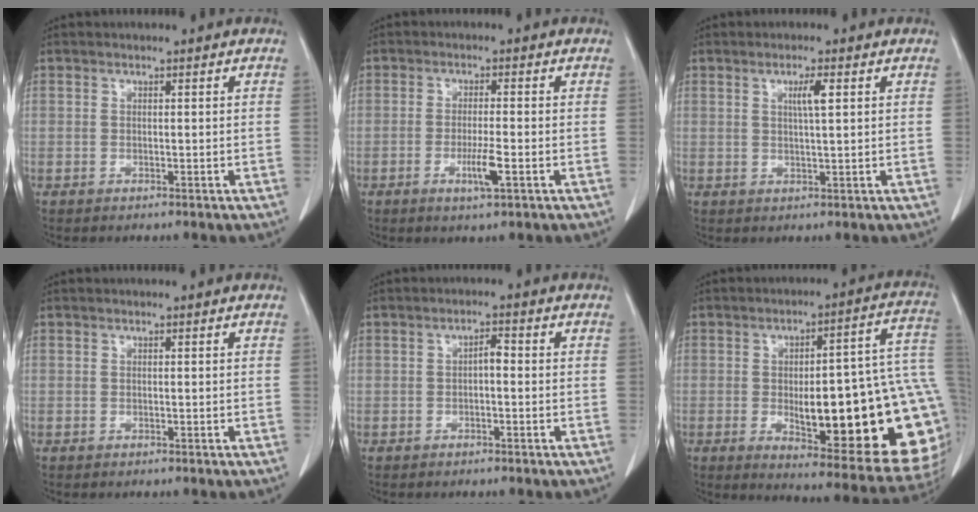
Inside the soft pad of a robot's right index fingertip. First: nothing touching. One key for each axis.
{"total": 4.1, "fx": -1.5, "fy": 0.1, "fz": 3.8, "tx": -0.071, "ty": -0.007, "tz": -0.027}
{"total": 2.8, "fx": 1.0, "fy": 0.0, "fz": 2.6, "tx": -0.046, "ty": -0.002, "tz": 0.016}
{"total": 0.0}
{"total": 1.8, "fx": -0.2, "fy": 0.6, "fz": 1.7, "tx": -0.025, "ty": 0.005, "tz": -0.005}
{"total": 27.3, "fx": -3.4, "fy": 5.9, "fz": 26.4, "tx": -0.252, "ty": 0.017, "tz": -0.032}